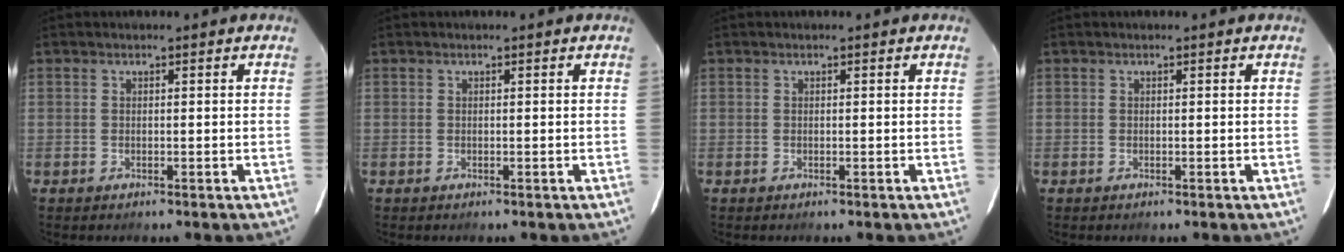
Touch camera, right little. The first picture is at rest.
{"total": 0.0}
{"total": 0.0}
{"total": 0.0}